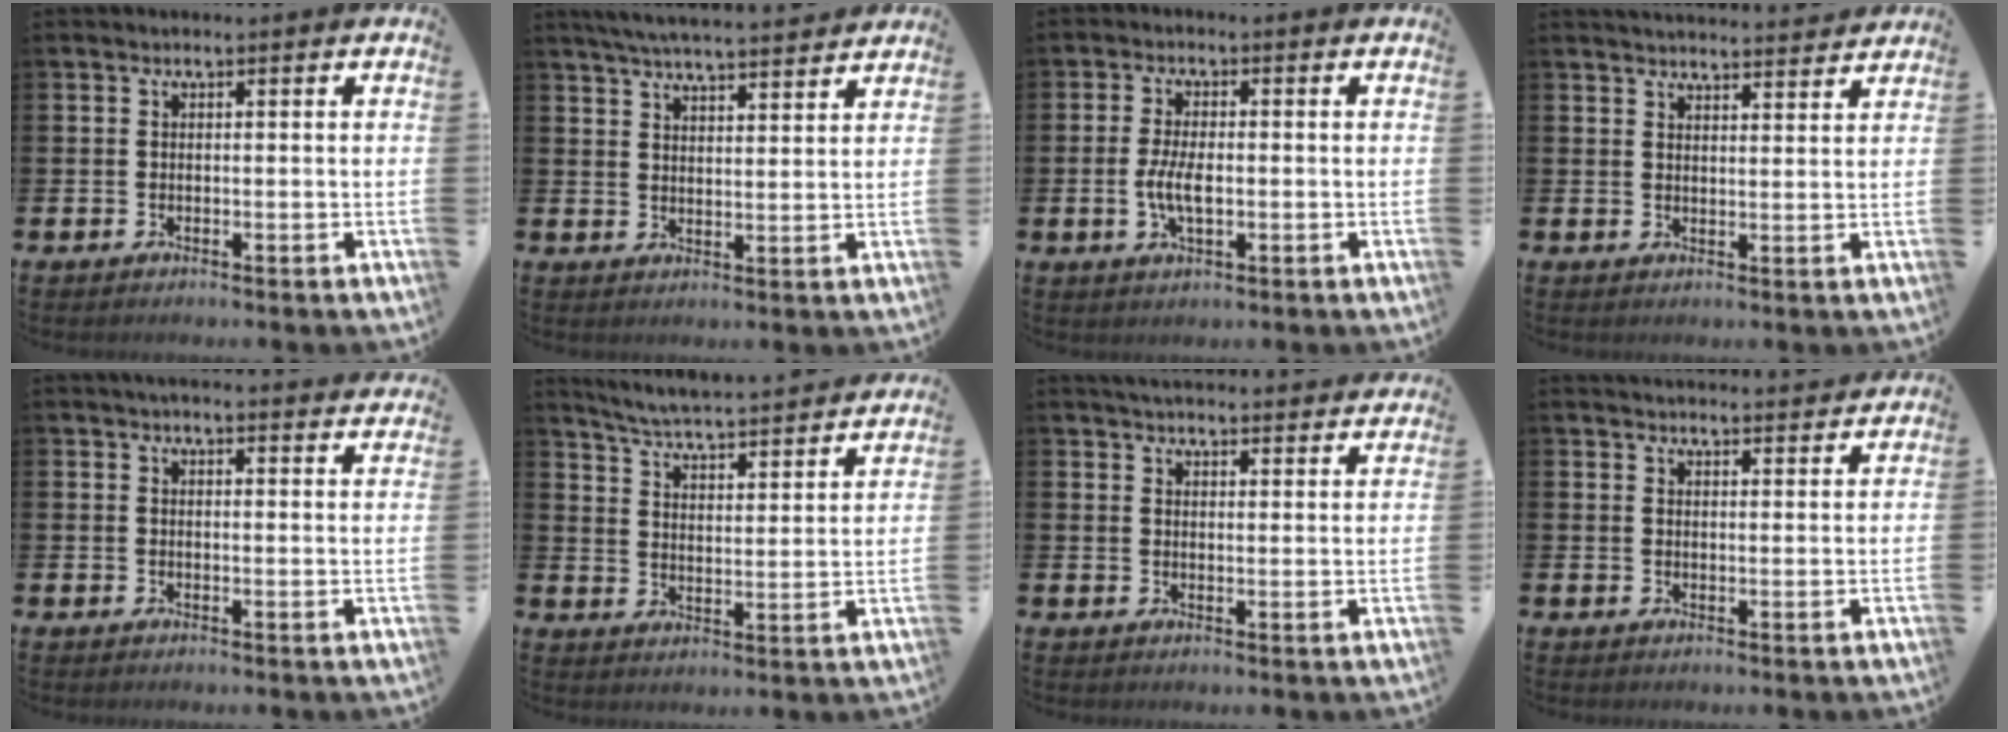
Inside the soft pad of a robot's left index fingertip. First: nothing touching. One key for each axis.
{"total": 5.7, "fx": 5.5, "fy": 0.1, "fz": 1.3, "tx": -0.035, "ty": -0.028, "tz": 0.099}
{"total": 4.4, "fx": -0.5, "fy": 1.8, "fz": 3.9, "tx": -0.069, "ty": 0.000, "tz": -0.014}
{"total": 3.6, "fx": 3.6, "fy": 0.1, "fz": 0.2, "tx": -0.006, "ty": -0.024, "tz": 0.065}
{"total": 2.9, "fx": 2.9, "fy": -0.1, "fz": 0.3, "tx": -0.007, "ty": -0.013, "tz": 0.052}
{"total": 5.7, "fx": 5.5, "fy": -0.2, "fz": 1.2, "tx": -0.050, "ty": -0.048, "tz": 0.092}
{"total": 4.3, "fx": 4.3, "fy": 0.2, "fz": 0.4, "tx": -0.013, "ty": -0.026, "tz": 0.076}
{"total": 3.2, "fx": 3.2, "fy": 0.1, "fz": 0.0, "tx": -0.003, "ty": -0.019, "tz": 0.057}